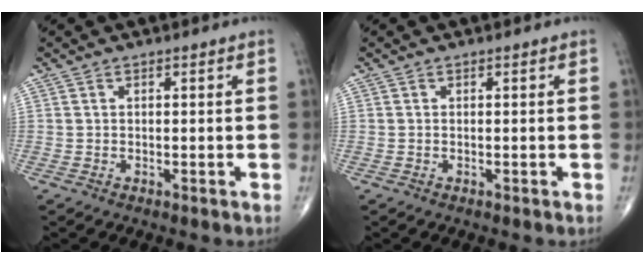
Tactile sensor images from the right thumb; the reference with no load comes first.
{"total": 0.0}